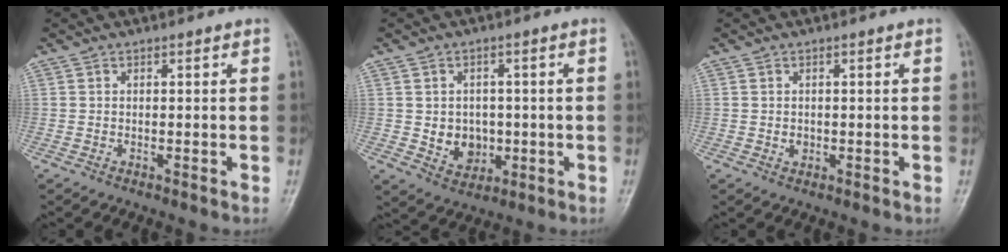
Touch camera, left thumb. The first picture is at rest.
{"total": 6.1, "force": [-0.4, 5.2, 3.3], "torque": [-0.019, 0.001, 0.005]}
{"total": 1.1, "force": [0.0, 1.0, 0.5], "torque": [-0.006, 0.000, 0.004]}